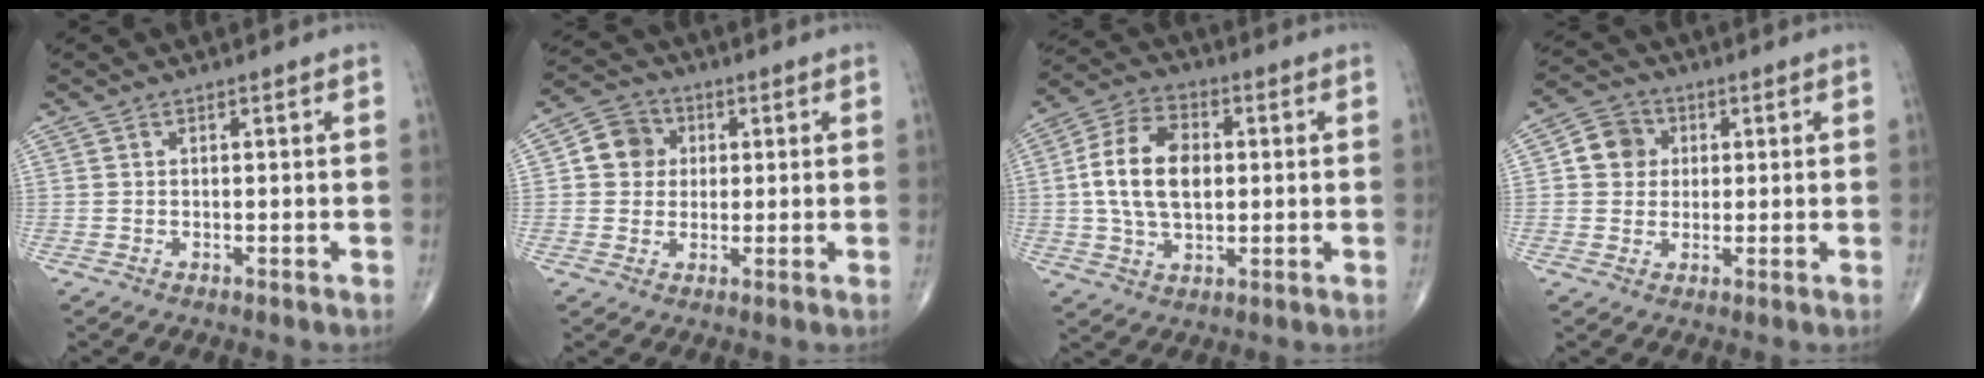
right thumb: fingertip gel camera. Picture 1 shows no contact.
{"total": 7.0, "force": [1.1, 6.3, 2.6], "torque": [-0.021, 0.008, 0.009]}
{"total": 13.3, "force": [0.8, 8.3, 10.4], "torque": [-0.182, 0.014, 0.012]}
{"total": 6.3, "force": [1.1, 5.8, 2.3], "torque": [-0.016, 0.005, 0.010]}